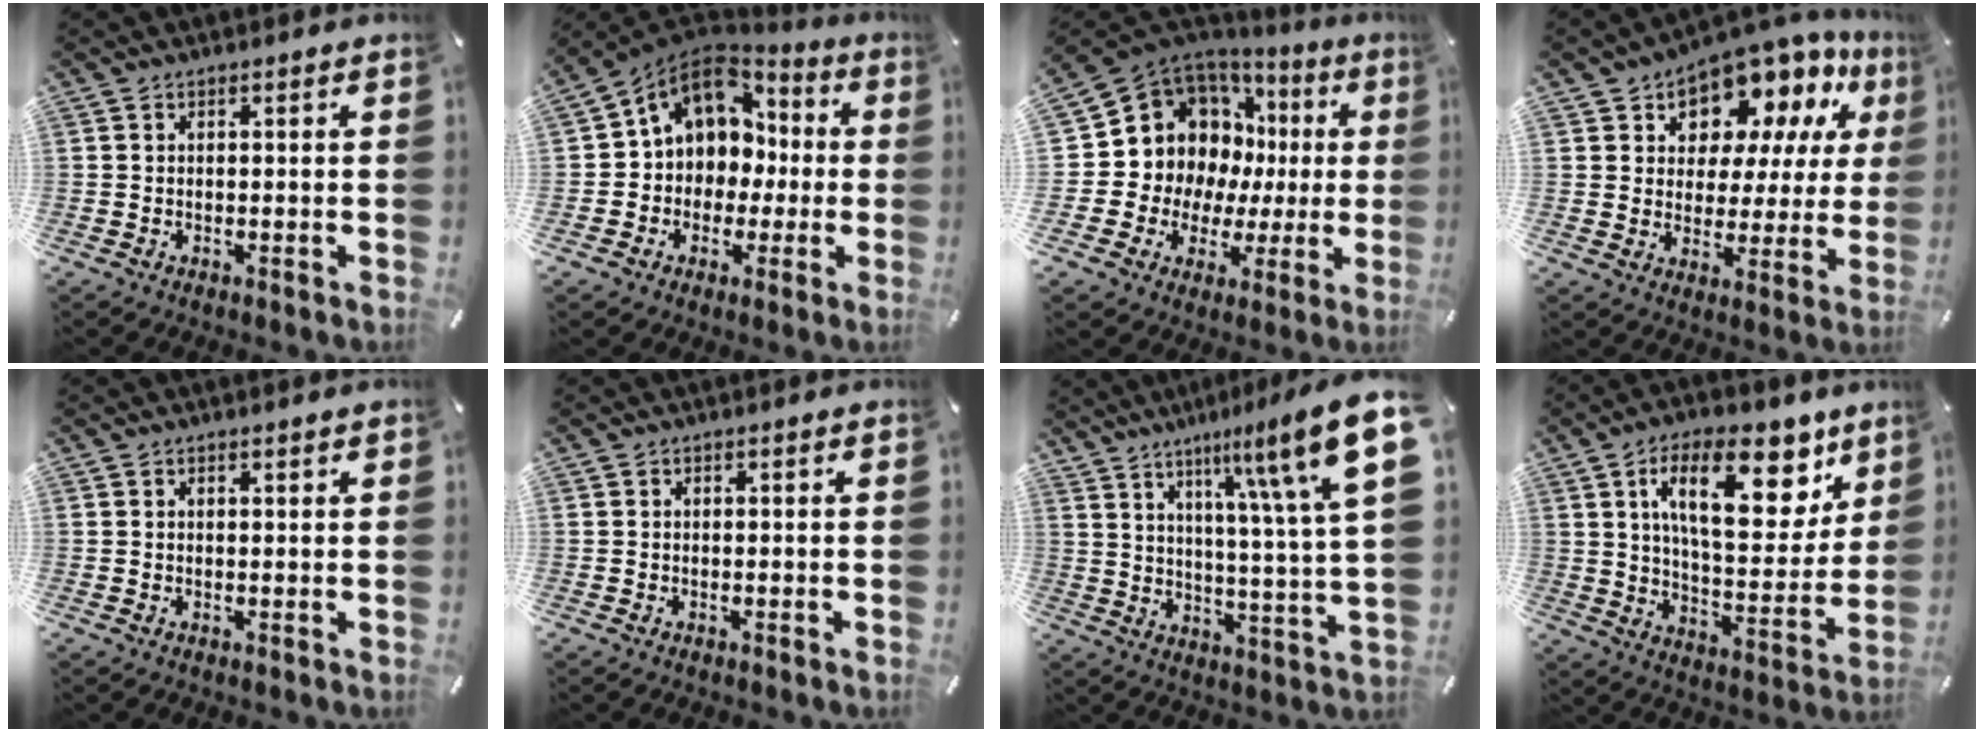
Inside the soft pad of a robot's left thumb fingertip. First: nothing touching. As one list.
[{"total": 11.2, "force": [2.9, 10.1, 3.7], "torque": [-0.080, -0.011, 0.064]}, {"total": 12.9, "force": [5.3, 11.0, 4.2], "torque": [-0.079, -0.077, 0.118]}, {"total": 11.2, "force": [8.7, 6.3, 3.1], "torque": [-0.061, -0.085, 0.156]}, {"total": 0.6, "force": [0.4, 0.1, 0.4], "torque": [-0.008, -0.001, 0.008]}, {"total": 0.0}, {"total": 19.6, "force": [10.3, 3.0, 16.4], "torque": [-0.244, -0.059, 0.150]}, {"total": 21.4, "force": [10.3, 9.9, 16.0], "torque": [-0.238, -0.037, 0.163]}]